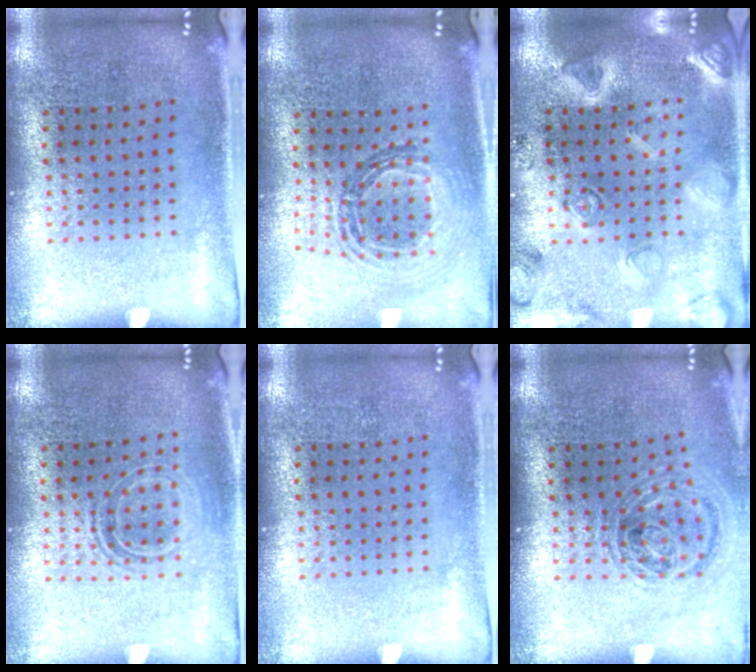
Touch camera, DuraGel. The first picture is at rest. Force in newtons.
{"total": 0.9, "press": 0.9, "slide": 0.2}
{"total": 2.9, "press": 2.9, "slide": 0.5}
{"total": 1.5, "press": 1.2, "slide": 0.9}
{"total": 0.0}
{"total": 0.9, "press": 0.9, "slide": 0.3}